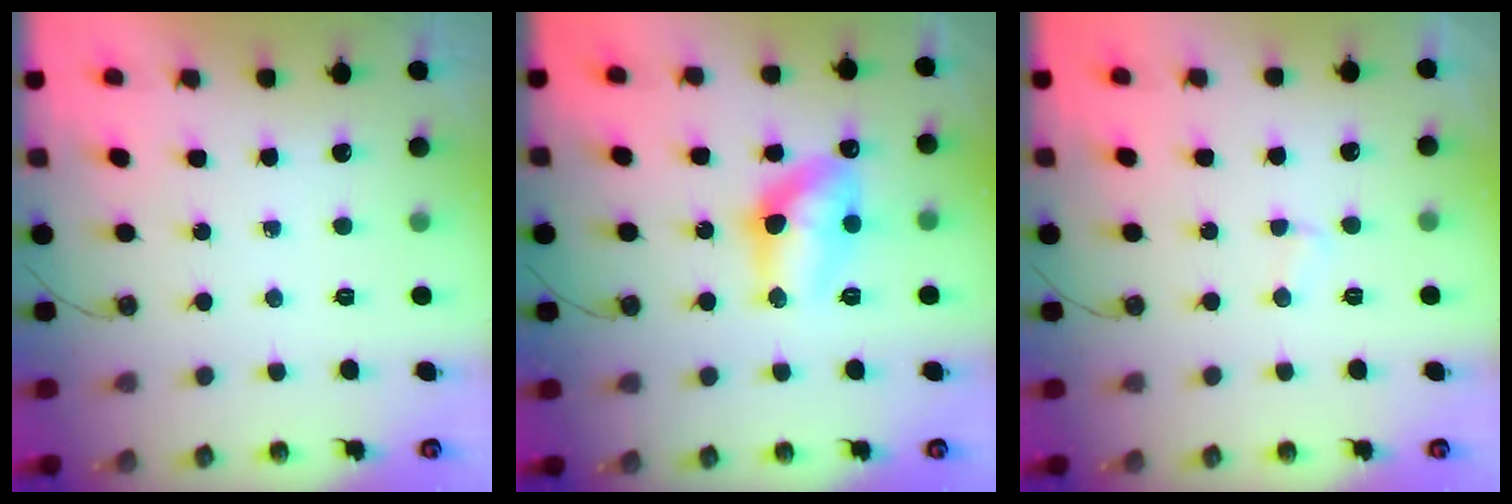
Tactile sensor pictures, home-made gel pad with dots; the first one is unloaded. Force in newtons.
{"total": 11.6, "press": 11.6, "slide": 0.8}
{"total": 2.3, "press": 2.3, "slide": 0.3}